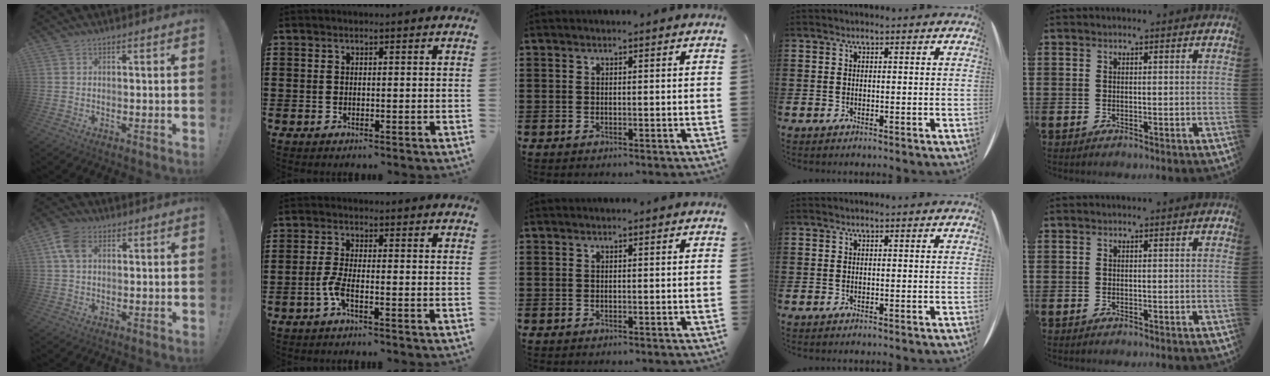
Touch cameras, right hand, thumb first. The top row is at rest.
{"thumb": {"total": 7.2, "force": [2.4, 4.9, 4.7], "torque": [-0.084, 0.004, 0.047]}, "index": {"total": 3.5, "force": [-1.7, 0.6, 3.0], "torque": [-0.083, -0.009, -0.039]}}